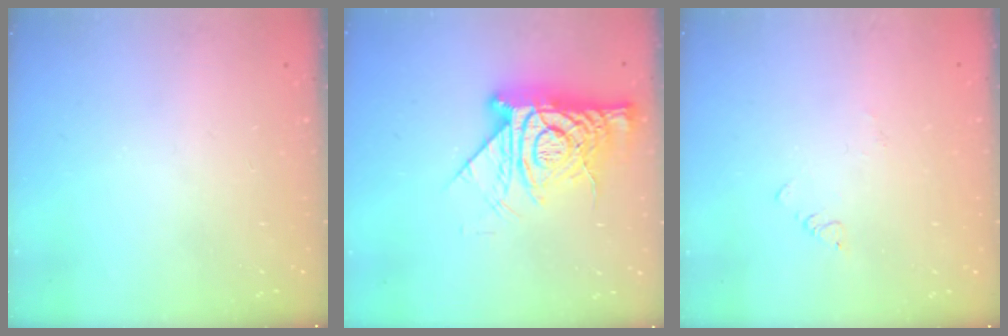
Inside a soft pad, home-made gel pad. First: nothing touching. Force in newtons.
{"total": 15.0, "press": 15.0, "slide": 1.3}
{"total": 2.1, "press": 2.1, "slide": 0.3}